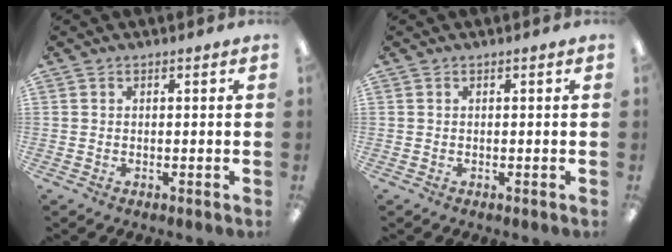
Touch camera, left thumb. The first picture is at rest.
{"total": 0.0}